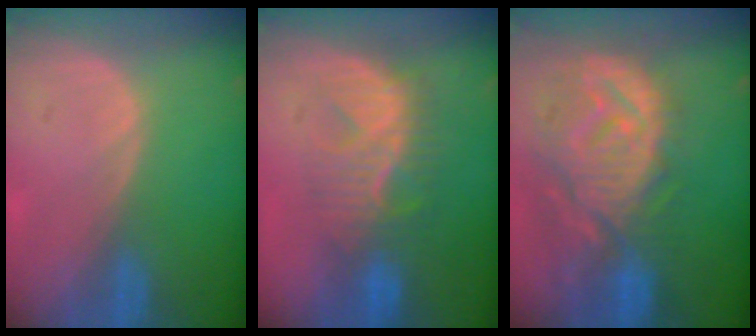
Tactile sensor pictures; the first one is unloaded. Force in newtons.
{"total": 8.0, "press": 7.9, "slide": 1.1}
{"total": 12.6, "press": 11.1, "slide": 5.8}